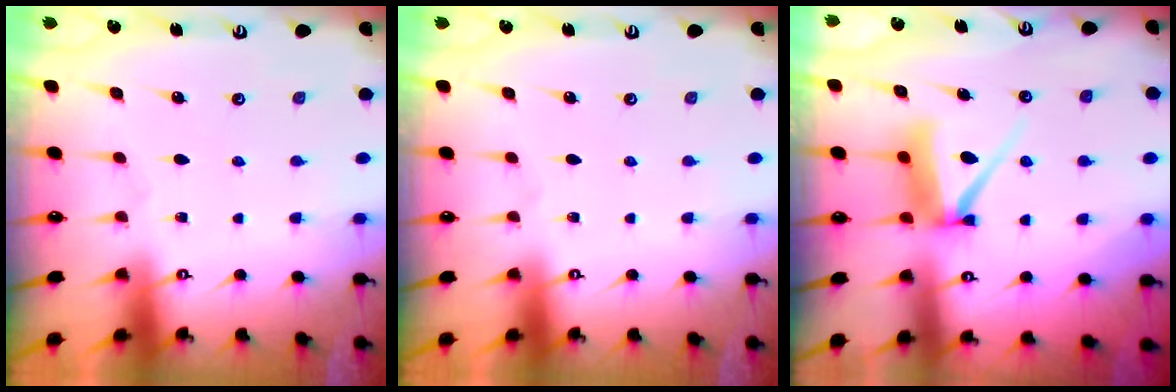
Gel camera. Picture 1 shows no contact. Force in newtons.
{"total": 0.0}
{"total": 8.2, "press": 8.1, "slide": 0.9}